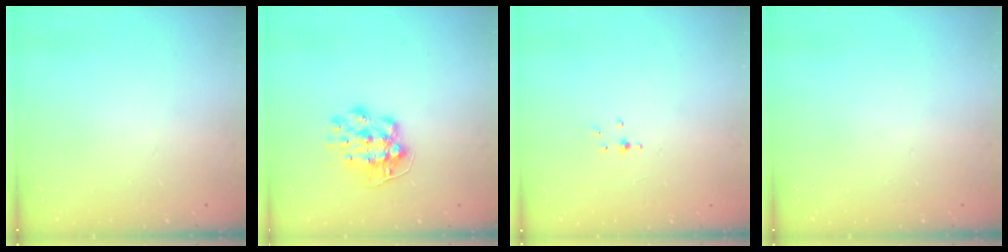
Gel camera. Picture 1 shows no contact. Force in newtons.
{"total": 9.2, "press": 9.2, "slide": 0.4}
{"total": 2.5, "press": 2.3, "slide": 1.0}
{"total": 0.0}